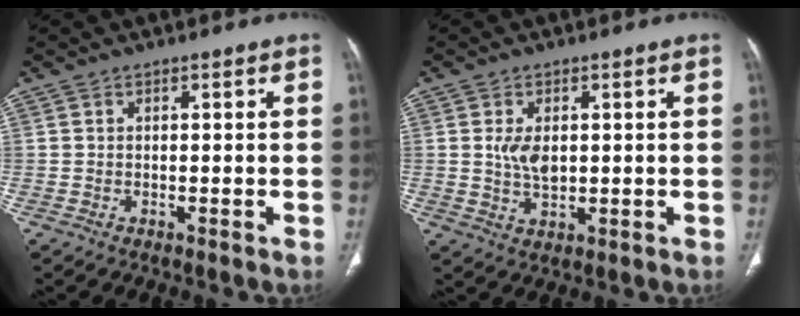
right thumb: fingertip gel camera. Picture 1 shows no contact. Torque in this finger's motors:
{"motor_torque": [0.09, 1.39, -0.06, 0.15, 0.27]}